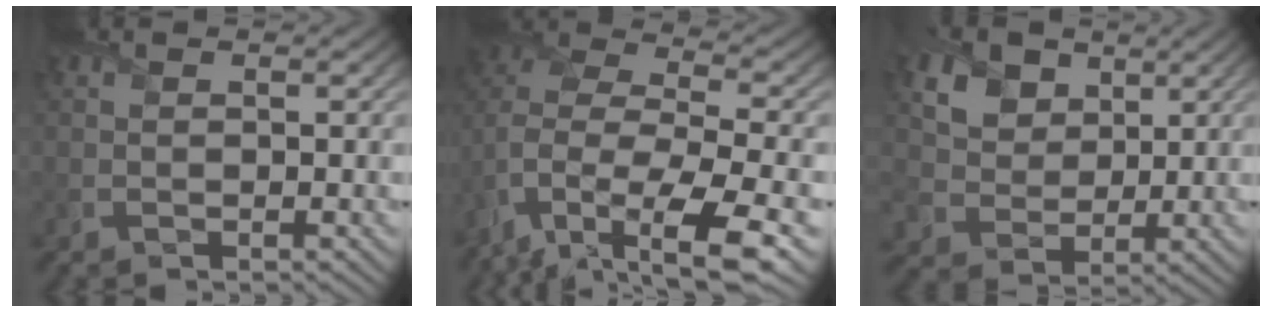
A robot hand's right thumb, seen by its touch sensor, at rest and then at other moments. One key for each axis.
{"total": 14.8, "fx": -7.3, "fy": 7.4, "fz": 10.6, "tx": -0.244, "ty": -0.025, "tz": -0.077}
{"total": 12.7, "fx": 6.5, "fy": 9.2, "fz": 5.8, "tx": -0.174, "ty": 0.007, "tz": 0.129}